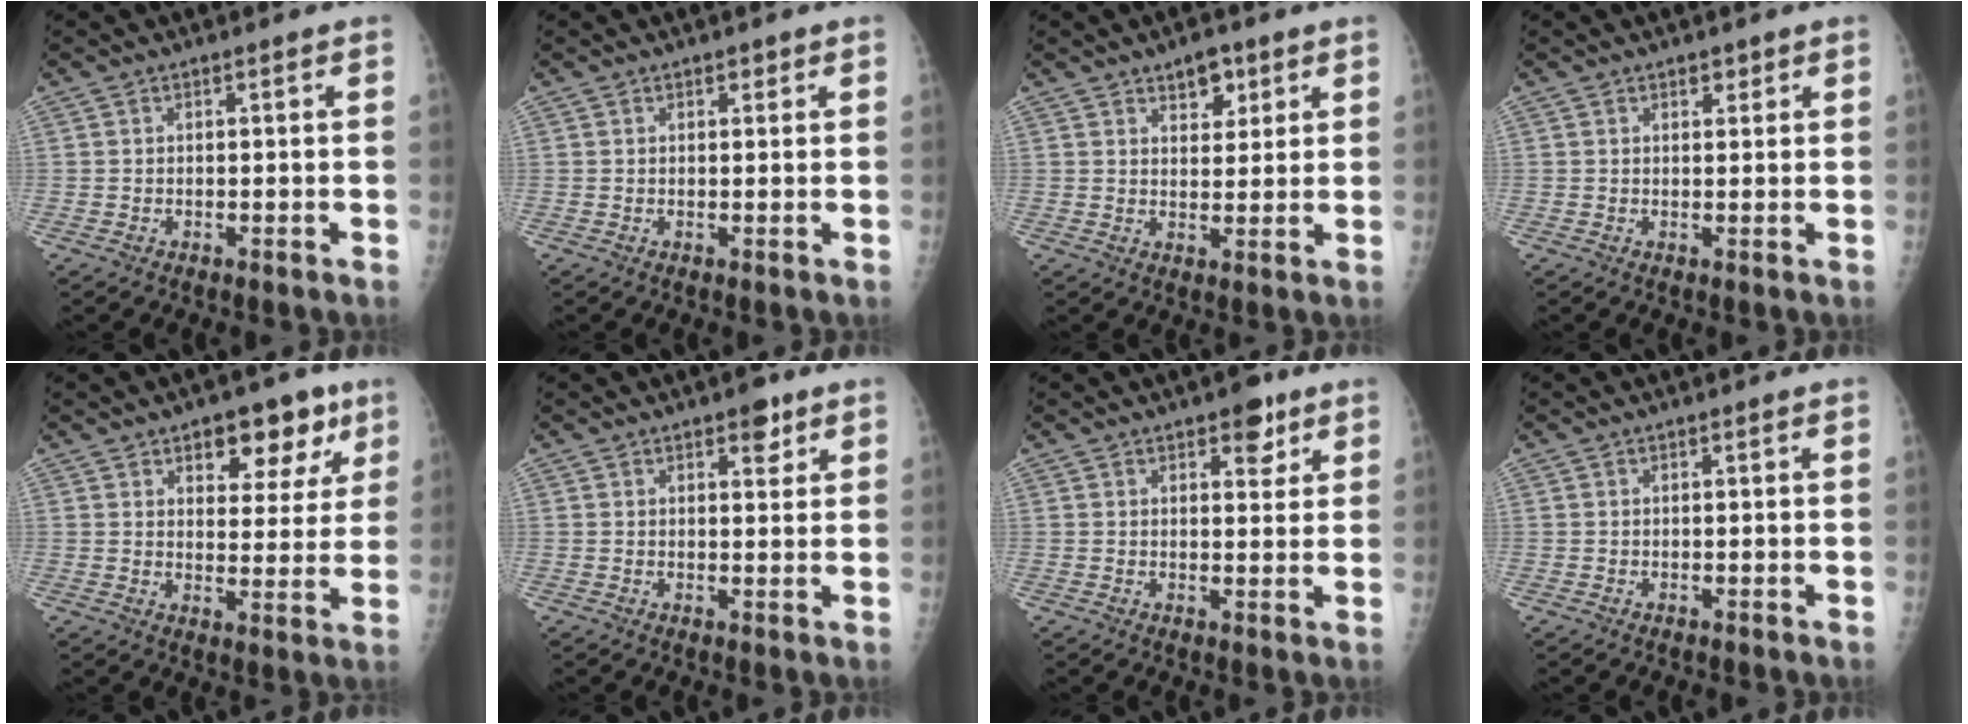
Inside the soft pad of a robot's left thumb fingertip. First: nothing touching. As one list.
[{"total": 1.0, "force": [0.7, 0.6, 0.4], "torque": [0.003, -0.003, 0.007]}, {"total": 5.1, "force": [3.0, 3.0, 2.9], "torque": [-0.016, -0.015, 0.044]}, {"total": 1.4, "force": [1.0, 0.9, 0.6], "torque": [0.004, -0.005, 0.012]}, {"total": 11.0, "force": [6.2, 6.1, 6.7], "torque": [-0.039, -0.024, 0.082]}, {"total": 3.5, "force": [2.1, 1.8, 2.1], "torque": [-0.009, -0.008, 0.026]}, {"total": 4.8, "force": [2.8, 2.6, 2.8], "torque": [-0.012, -0.012, 0.034]}, {"total": 0.0}]